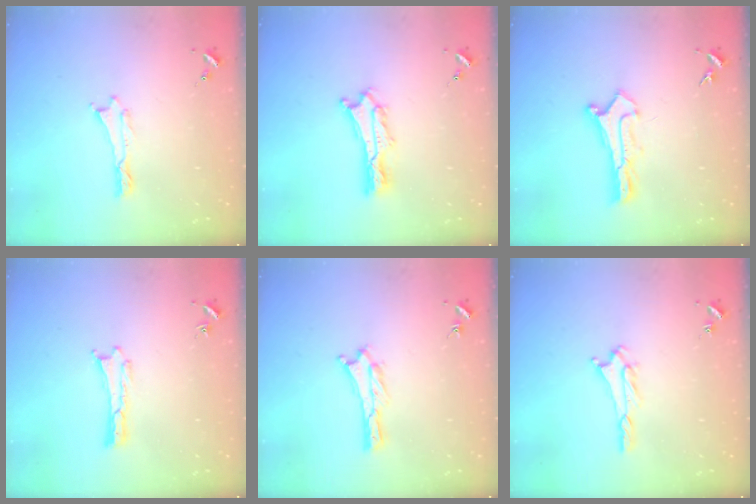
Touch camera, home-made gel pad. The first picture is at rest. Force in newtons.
{"total": 2.0, "press": 2.0, "slide": 0.2}
{"total": 0.9, "press": 0.9, "slide": 0.1}
{"total": 0.0}
{"total": 0.7, "press": 0.6, "slide": 0.2}
{"total": 2.7, "press": 2.7, "slide": 0.4}